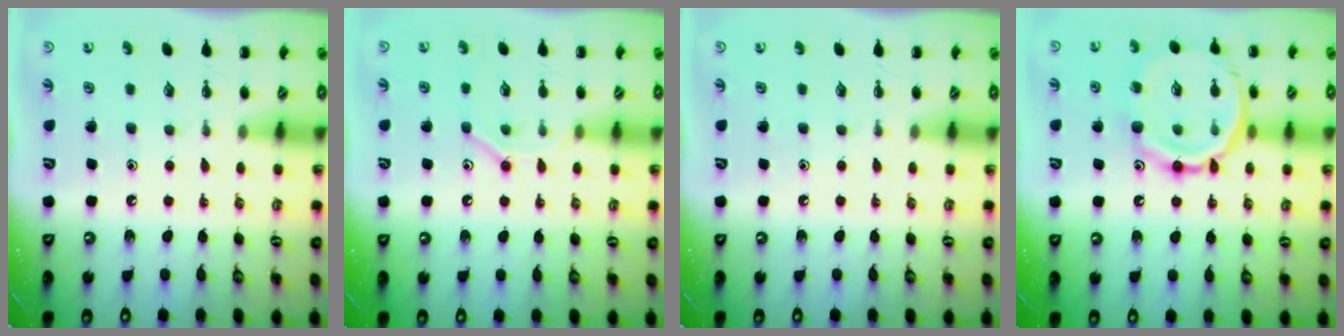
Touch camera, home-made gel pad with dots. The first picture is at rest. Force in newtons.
{"total": 8.4, "press": 8.4, "slide": 0.6}
{"total": 0.0}
{"total": 17.6, "press": 17.5, "slide": 1.6}